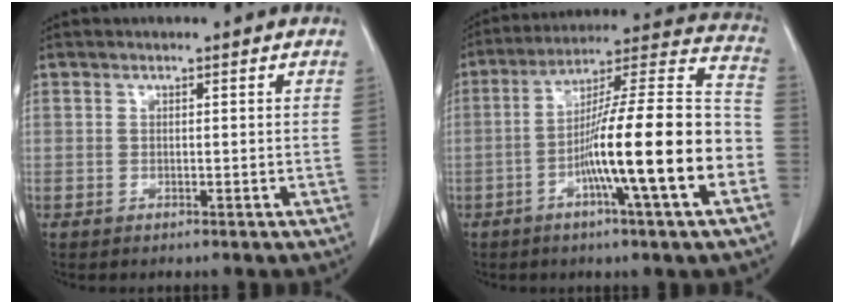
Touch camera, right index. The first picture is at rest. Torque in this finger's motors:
{"motor_torque": [2.14, 0.00, 1.00, 0.21]}